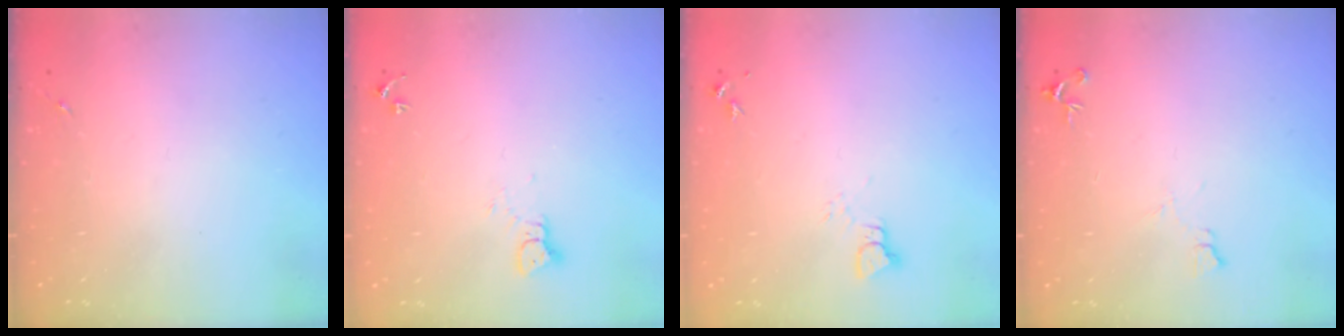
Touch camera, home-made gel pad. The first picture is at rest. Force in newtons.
{"total": 3.3, "press": 3.3, "slide": 0.3}
{"total": 2.5, "press": 2.5, "slide": 0.1}
{"total": 5.9, "press": 5.8, "slide": 1.0}